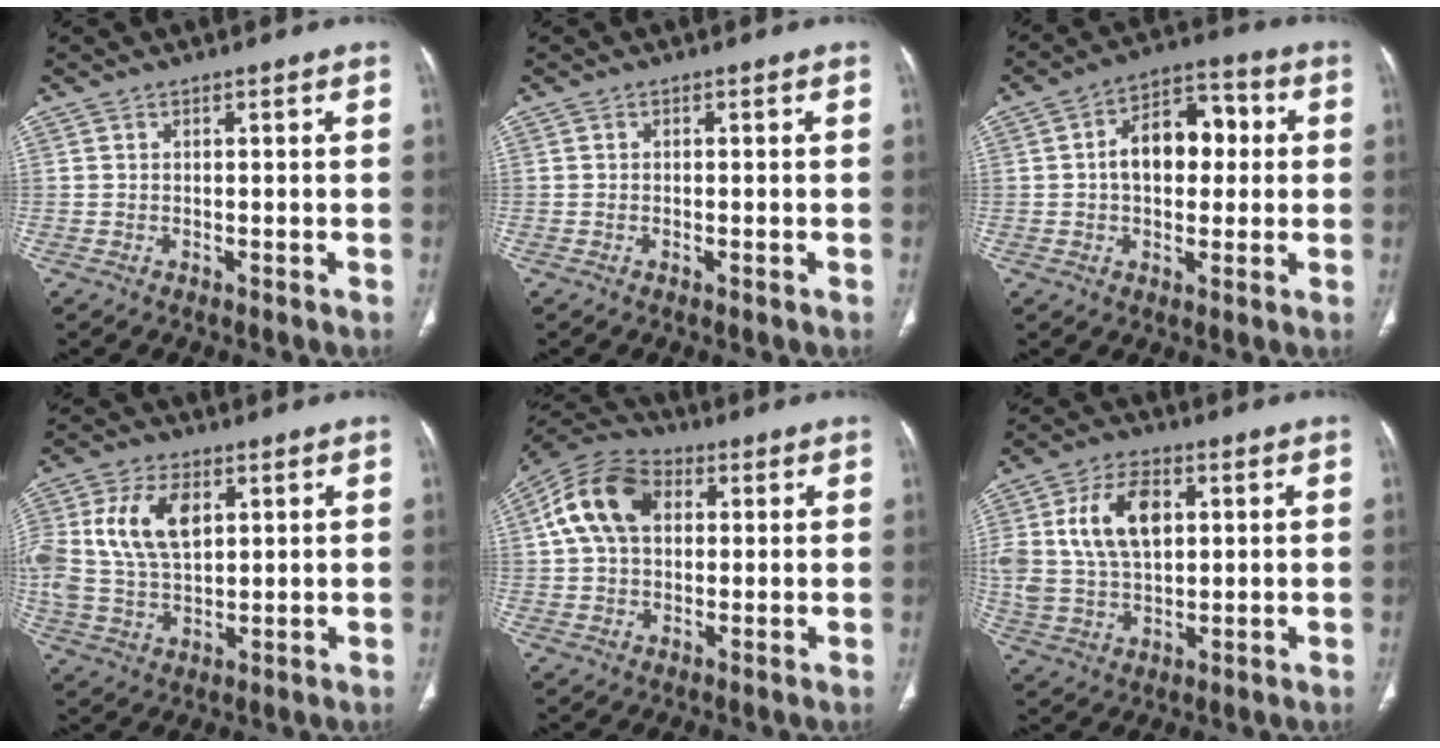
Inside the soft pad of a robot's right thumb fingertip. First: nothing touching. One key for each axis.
{"total": 0.6, "fx": -0.3, "fy": 0.1, "fz": 0.5, "tx": -0.011, "ty": 0.002, "tz": -0.005}
{"total": 11.9, "fx": 1.1, "fy": 7.7, "fz": 9.1, "tx": -0.112, "ty": 0.031, "tz": 0.011}
{"total": 13.7, "fx": 3.9, "fy": 8.3, "fz": 10.1, "tx": -0.197, "ty": 0.000, "tz": 0.079}
{"total": 13.2, "fx": 3.0, "fy": 9.1, "fz": 9.0, "tx": -0.159, "ty": 0.023, "tz": 0.045}
{"total": 14.0, "fx": 3.6, "fy": 8.7, "fz": 10.4, "tx": -0.186, "ty": 0.001, "tz": 0.072}